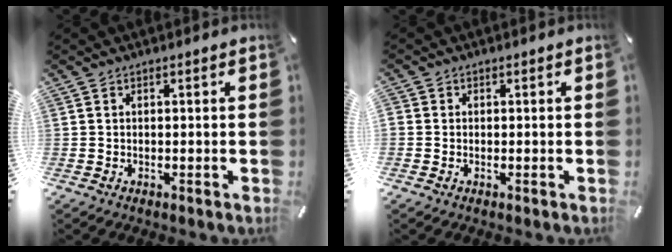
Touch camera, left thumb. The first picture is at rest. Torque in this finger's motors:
{"motor_torque": [0.09, 1.35, -0.02, 0.64, 0.00]}